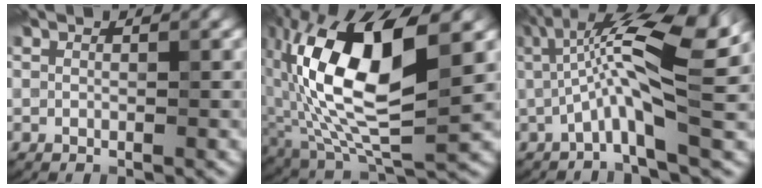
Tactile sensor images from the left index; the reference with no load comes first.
{"total": 13.7, "force": [1.9, 6.0, 12.2], "torque": [-0.233, 0.002, 0.031]}
{"total": 9.0, "force": [1.1, 1.9, 8.7], "torque": [-0.157, 0.009, 0.014]}